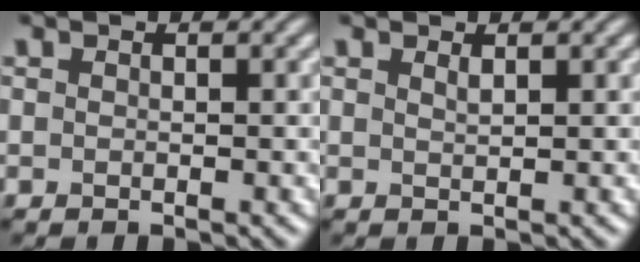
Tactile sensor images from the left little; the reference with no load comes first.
{"total": 0.7, "force": [0.6, 0.1, 0.4], "torque": [-0.006, 0.000, 0.011]}